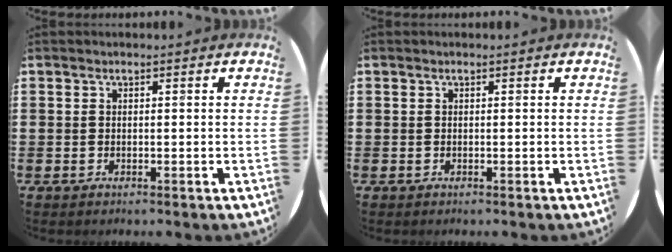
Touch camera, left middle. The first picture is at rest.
{"total": 0.0}